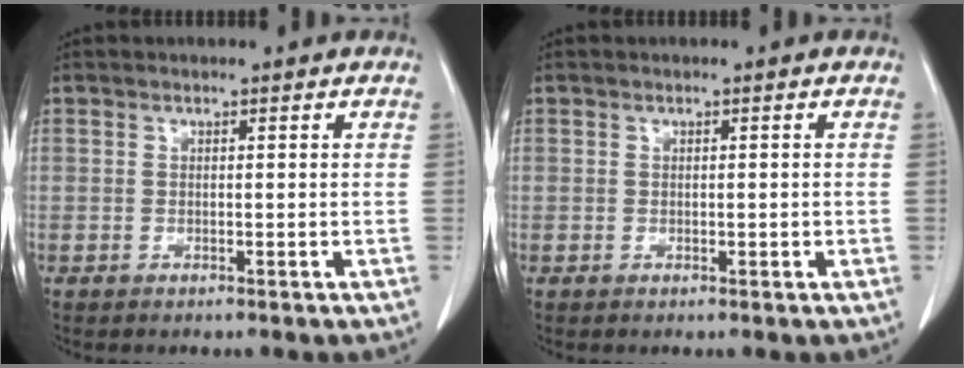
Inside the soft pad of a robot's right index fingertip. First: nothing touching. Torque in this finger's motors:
{"motor_torque": [-0.35, 0.49, -0.05, 0.00]}